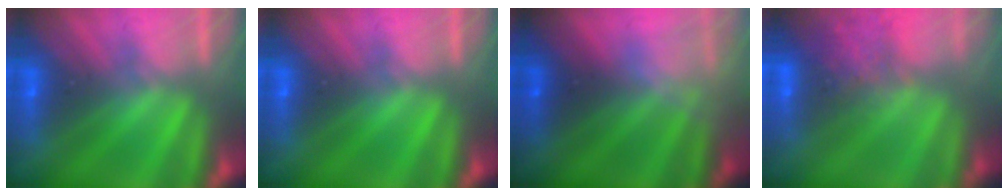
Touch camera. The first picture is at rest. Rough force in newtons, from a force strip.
{"total": 0.0}
{"total": 2.3}
{"total": 7.8}